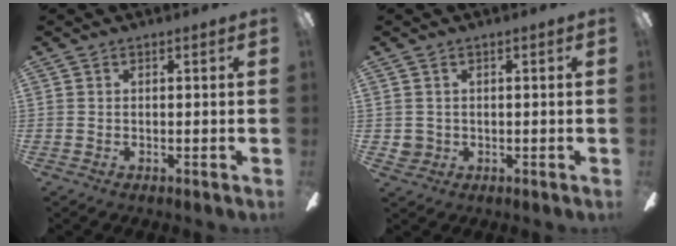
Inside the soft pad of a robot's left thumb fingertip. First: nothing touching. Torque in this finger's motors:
{"motor_torque": [-0.31, 0.48, 0.09, -0.20, -0.02]}